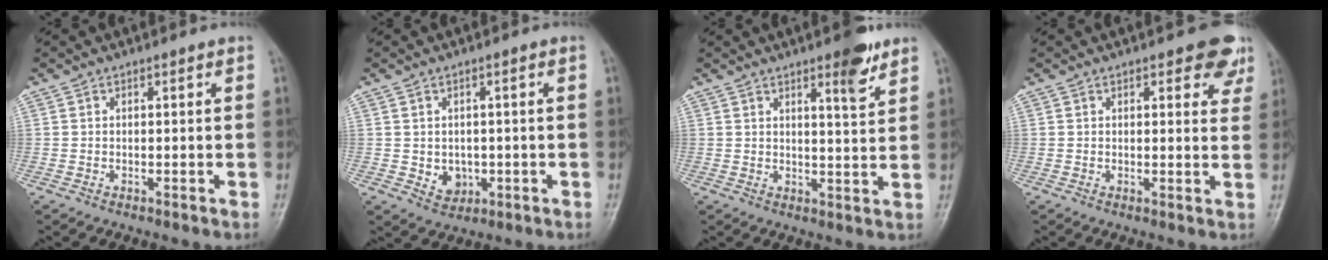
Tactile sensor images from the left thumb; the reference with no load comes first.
{"total": 3.7, "force": [-0.6, 3.2, 1.8], "torque": [-0.009, 0.000, 0.002]}
{"total": 5.9, "force": [3.9, 1.1, 4.3], "torque": [-0.052, -0.025, 0.053]}
{"total": 5.5, "force": [3.4, 2.5, 3.5], "torque": [-0.005, -0.013, 0.034]}